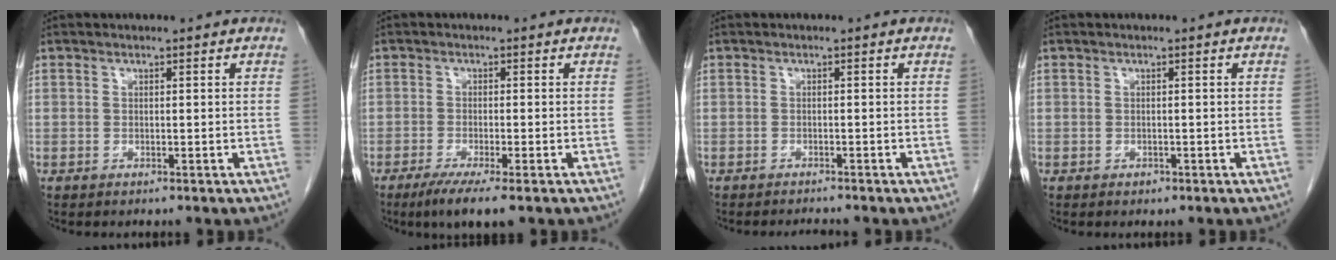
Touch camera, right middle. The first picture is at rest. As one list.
[{"total": 5.4, "force": [-3.4, 0.4, 4.1], "torque": [-0.070, -0.016, -0.058]}, {"total": 1.6, "force": [-1.5, -0.2, 0.1], "torque": [-0.003, -0.007, -0.022]}, {"total": 0.5, "force": [-0.3, 0.4, 0.1], "torque": [-0.005, 0.001, -0.004]}]